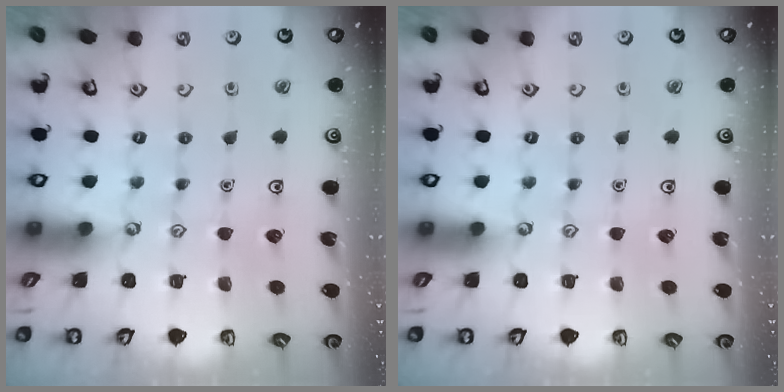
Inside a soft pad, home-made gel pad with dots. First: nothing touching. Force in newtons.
{"total": 0.0}